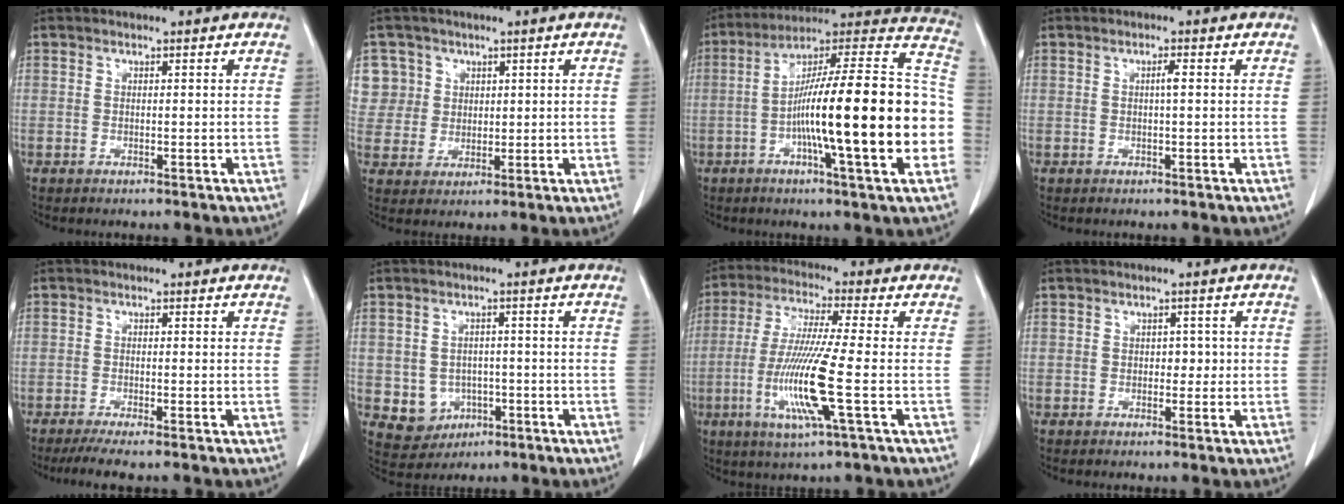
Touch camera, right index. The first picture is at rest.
{"total": 7.2, "force": [2.9, 6.6, 0.0], "torque": [0.010, 0.016, 0.066]}
{"total": 25.6, "force": [-4.6, 1.9, 25.1], "torque": [-0.320, 0.018, -0.080]}
{"total": 1.1, "force": [0.1, 0.0, 1.1], "torque": [-0.021, 0.002, 0.001]}
{"total": 4.5, "force": [-3.5, -0.1, 2.8], "torque": [-0.042, -0.010, -0.057]}
{"total": 5.5, "force": [-1.3, 5.2, 1.4], "torque": [-0.018, 0.008, -0.003]}
{"total": 12.1, "force": [-3.1, -0.4, 11.6], "torque": [-0.242, -0.020, -0.068]}
{"total": 1.7, "force": [0.0, 1.2, 1.2], "torque": [-0.010, 0.005, -0.002]}